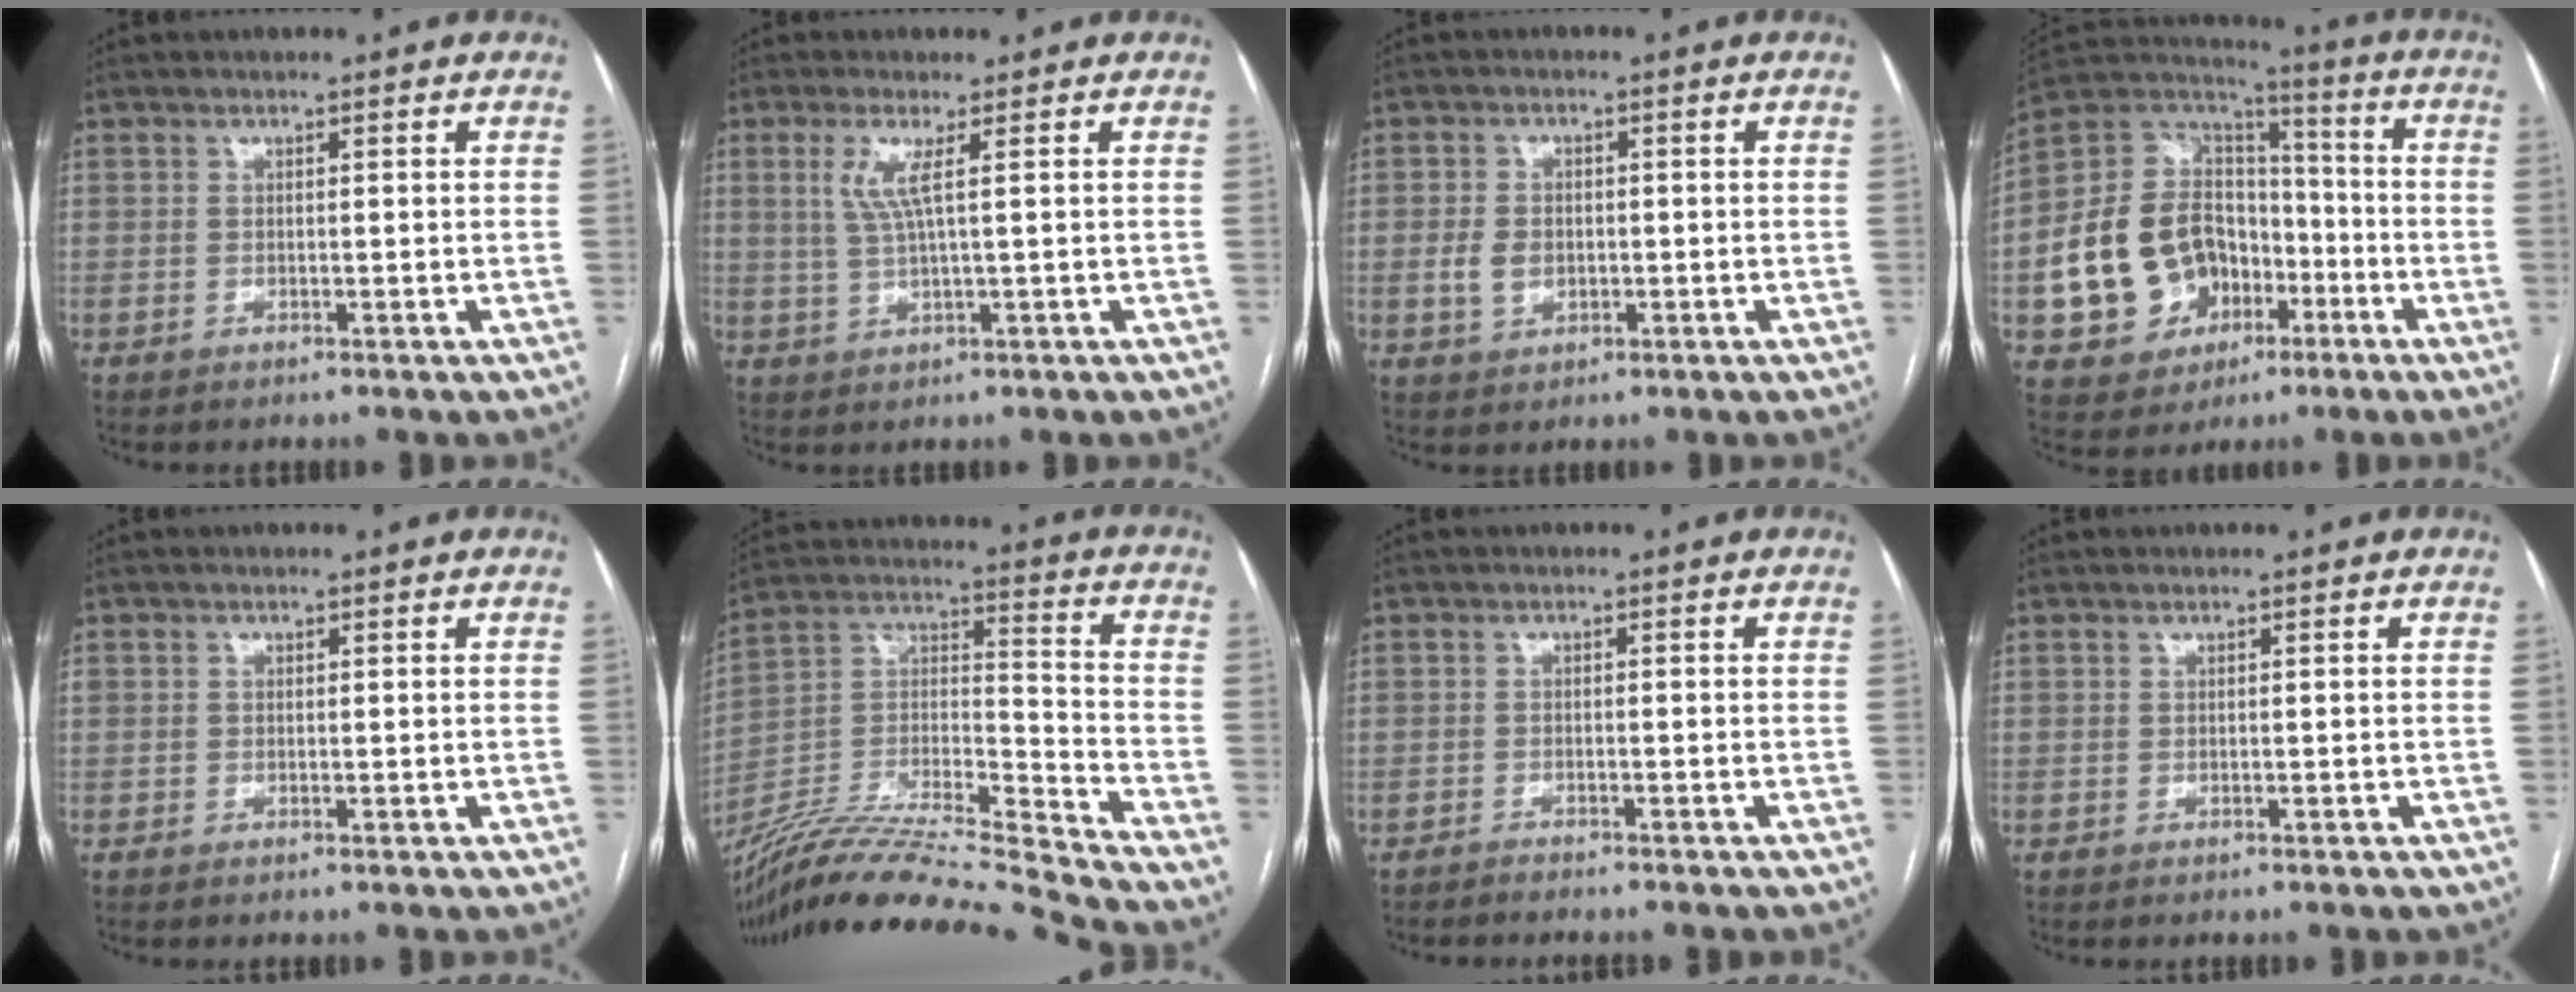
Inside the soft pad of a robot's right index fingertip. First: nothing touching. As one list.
[{"total": 4.0, "force": [1.3, -0.2, 3.8], "torque": [-0.087, 0.002, 0.029]}, {"total": 3.9, "force": [-0.4, 3.0, 2.5], "torque": [-0.051, 0.008, 0.000]}, {"total": 18.0, "force": [-4.6, 14.1, 10.2], "torque": [-0.207, 0.046, -0.063]}, {"total": 1.2, "force": [0.3, 1.0, 0.6], "torque": [-0.016, 0.015, 0.008]}, {"total": 22.7, "force": [-20.8, -1.3, 9.0], "torque": [-0.204, -0.008, -0.365]}, {"total": 3.5, "force": [-3.2, -0.1, 1.2], "torque": [-0.016, -0.003, -0.044]}, {"total": 0.8, "force": [-0.8, 0.0, 0.3], "torque": [0.002, -0.001, -0.011]}]